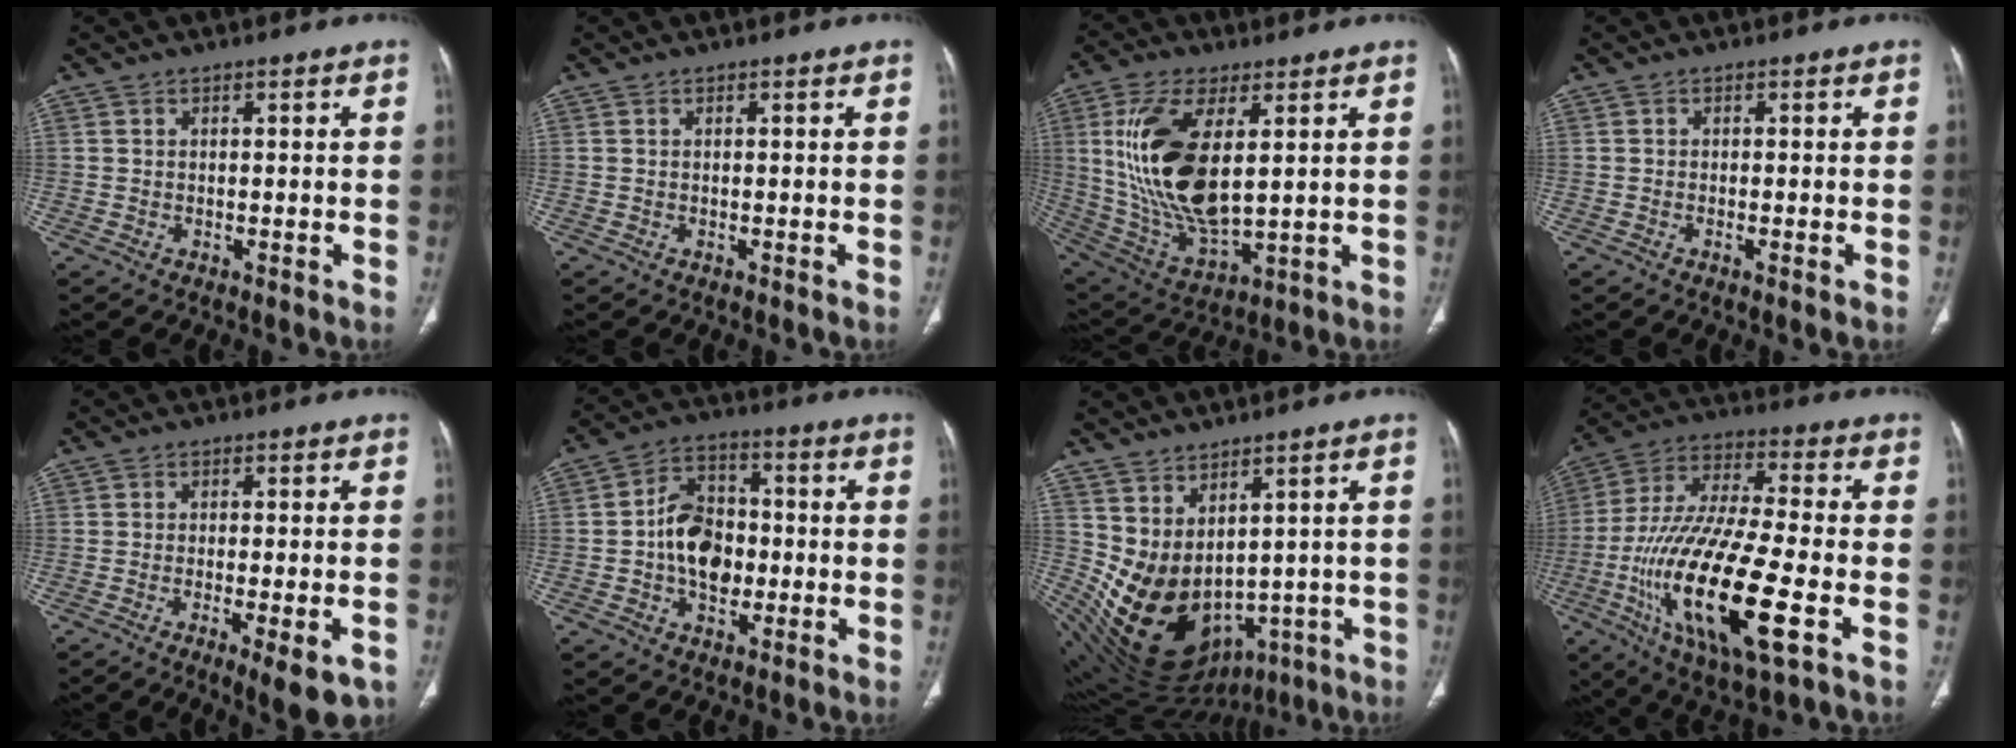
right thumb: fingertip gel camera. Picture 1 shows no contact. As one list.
[{"total": 0.0}, {"total": 20.0, "force": [3.9, 9.1, 17.3], "torque": [-0.353, -0.023, 0.086]}, {"total": 1.2, "force": [-0.5, 0.2, 1.1], "torque": [-0.024, -0.002, -0.011]}, {"total": 8.7, "force": [-4.2, 2.2, 7.2], "torque": [-0.096, -0.006, -0.059]}, {"total": 11.6, "force": [-1.4, 8.3, 7.9], "torque": [-0.103, 0.026, -0.029]}, {"total": 15.7, "force": [-0.6, 10.8, 11.4], "torque": [-0.180, -0.018, 0.037]}, {"total": 25.4, "force": [-7.1, 7.6, 23.2], "torque": [-0.491, 0.000, -0.118]}]